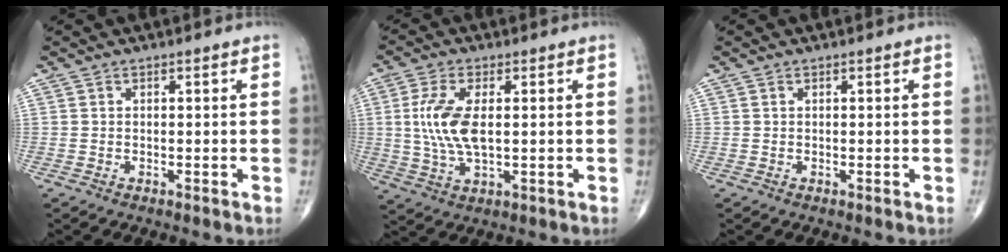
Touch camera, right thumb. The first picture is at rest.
{"total": 9.7, "force": [1.0, 4.3, 8.6], "torque": [-0.192, -0.005, 0.023]}
{"total": 0.0}